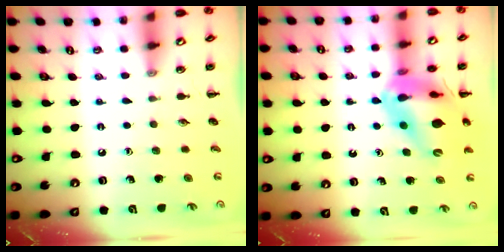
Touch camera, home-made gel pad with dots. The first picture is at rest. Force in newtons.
{"total": 17.9, "press": 17.6, "slide": 3.5}